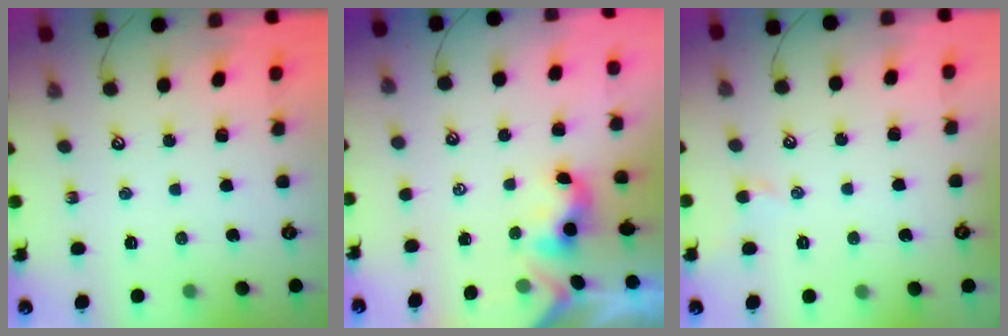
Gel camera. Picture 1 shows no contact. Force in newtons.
{"total": 0.6, "press": 0.5, "slide": 0.3}
{"total": 1.3, "press": 1.2, "slide": 0.4}